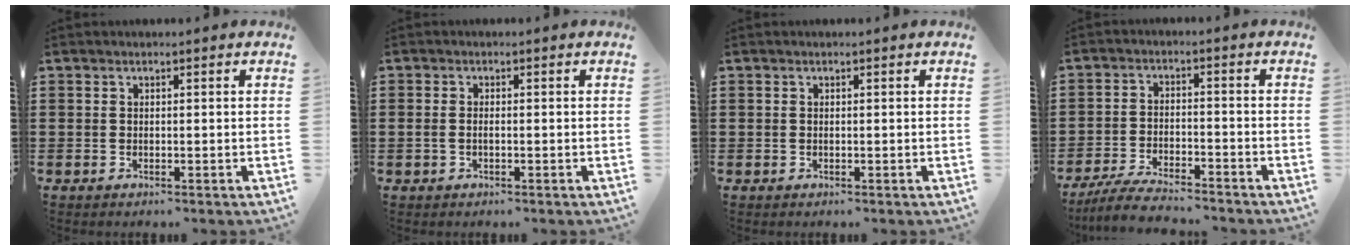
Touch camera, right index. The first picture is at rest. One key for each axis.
{"total": 0.8, "fx": -0.3, "fy": 0.2, "fz": 0.7, "tx": -0.015, "ty": -0.004, "tz": -0.004}
{"total": 0.0}
{"total": 5.3, "fx": -5.0, "fy": 0.3, "fz": 1.6, "tx": -0.040, "ty": -0.005, "tz": -0.099}